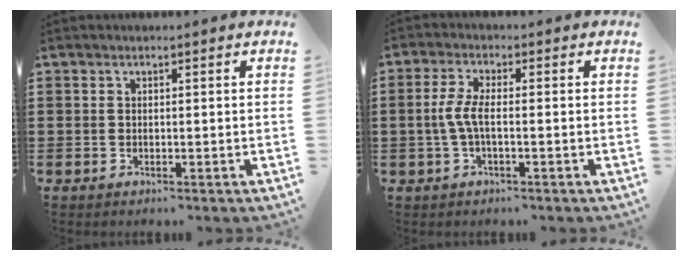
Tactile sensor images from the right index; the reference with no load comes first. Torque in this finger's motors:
{"motor_torque": [0.80, -0.01, 0.40, 0.15]}